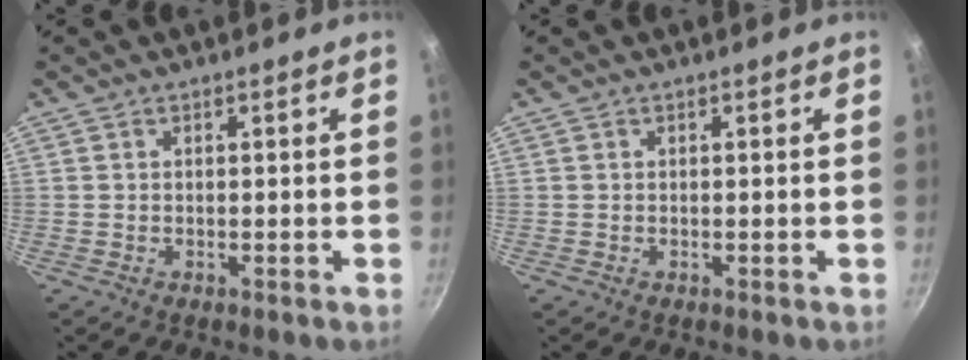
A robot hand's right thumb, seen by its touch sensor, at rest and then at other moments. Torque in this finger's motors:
{"motor_torque": [-0.45, 0.01, 0.21, 0.04, -0.05]}